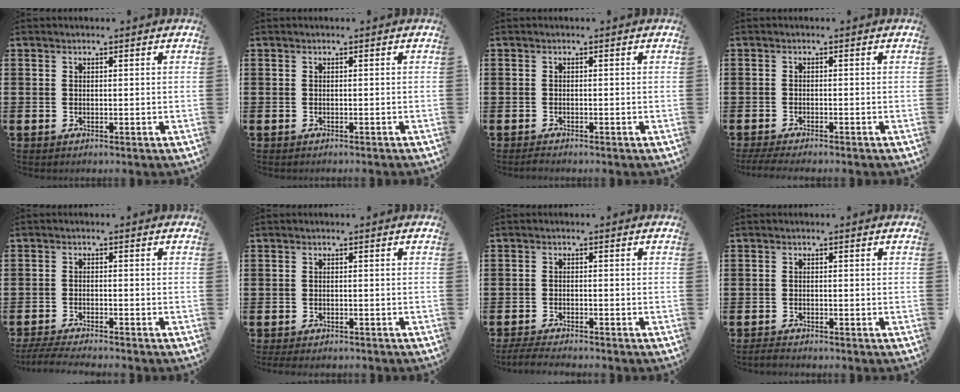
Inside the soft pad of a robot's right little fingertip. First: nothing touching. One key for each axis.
{"total": 0.0}
{"total": 0.7, "fx": -0.6, "fy": 0.2, "fz": 0.3, "tx": -0.008, "ty": -0.001, "tz": -0.012}
{"total": 1.4, "fx": -1.1, "fy": 0.1, "fz": 0.8, "tx": -0.013, "ty": 0.000, "tz": -0.022}
{"total": 2.6, "fx": -2.3, "fy": -0.1, "fz": 1.0, "tx": -0.014, "ty": 0.000, "tz": -0.044}
{"total": 0.8, "fx": -0.7, "fy": 0.1, "fz": 0.3, "tx": -0.007, "ty": -0.001, "tz": -0.015}
{"total": 2.0, "fx": -1.9, "fy": 0.0, "fz": 0.6, "tx": -0.011, "ty": 0.005, "tz": -0.037}
{"total": 0.9, "fx": -0.9, "fy": 0.1, "fz": 0.2, "tx": -0.006, "ty": 0.000, "tz": -0.018}